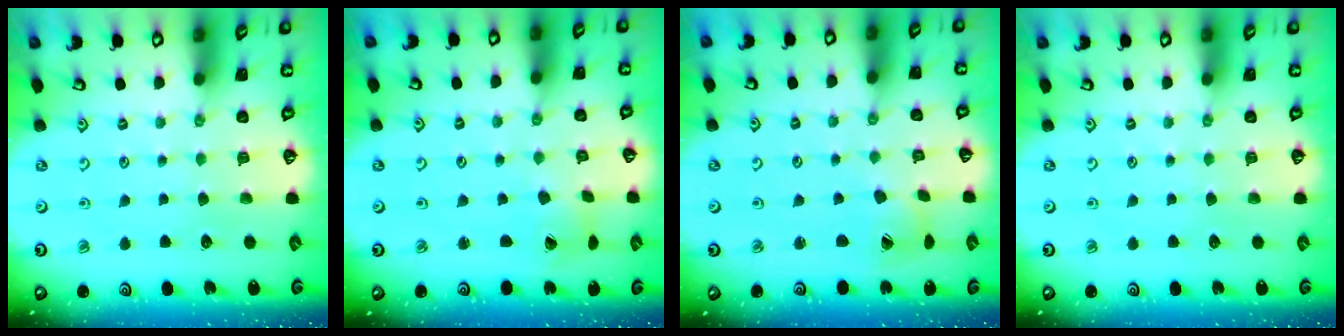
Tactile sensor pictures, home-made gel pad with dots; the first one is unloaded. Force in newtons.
{"total": 2.0, "press": 2.0, "slide": 0.3}
{"total": 6.4, "press": 6.4, "slide": 0.4}
{"total": 0.0}